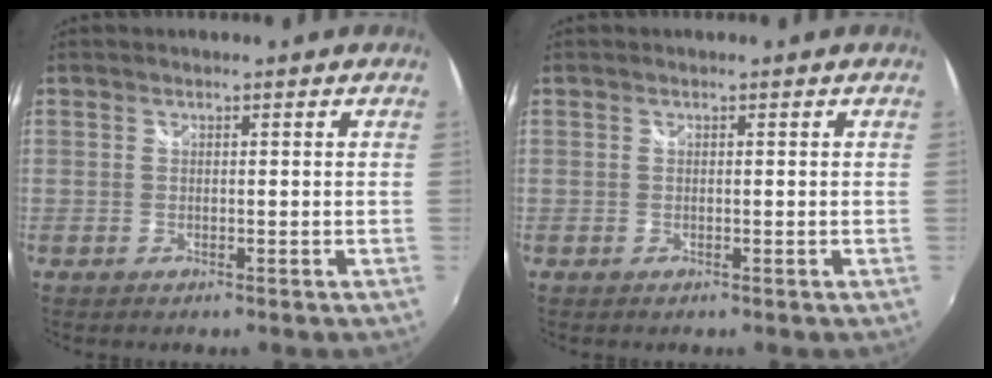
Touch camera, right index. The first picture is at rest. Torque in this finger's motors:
{"motor_torque": [-0.01, 0.01, 0.00, 0.00]}